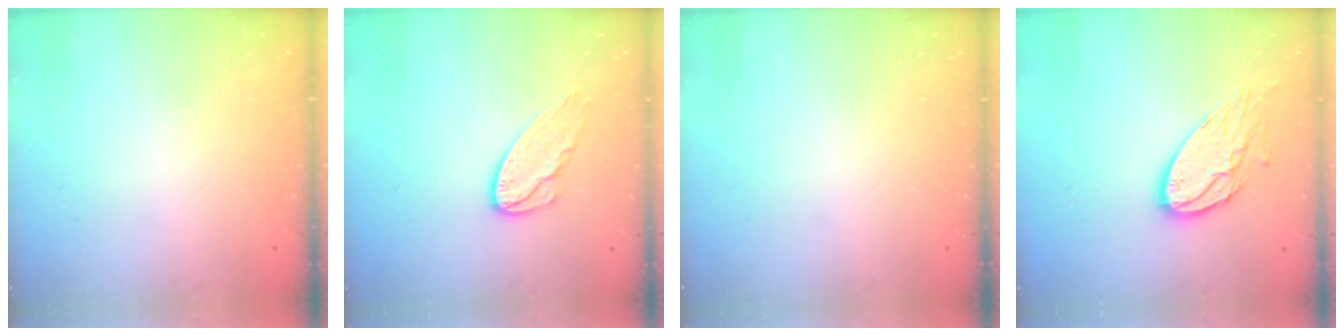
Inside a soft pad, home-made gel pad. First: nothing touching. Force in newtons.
{"total": 8.3, "press": 8.3, "slide": 0.1}
{"total": 0.0}
{"total": 11.7, "press": 11.7, "slide": 1.0}